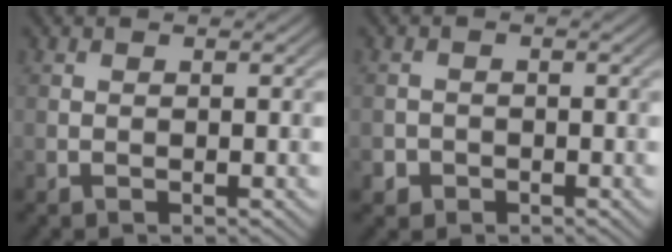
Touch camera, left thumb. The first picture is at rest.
{"total": 1.5, "force": [-0.9, 1.2, 0.2], "torque": [0.002, -0.001, -0.020]}